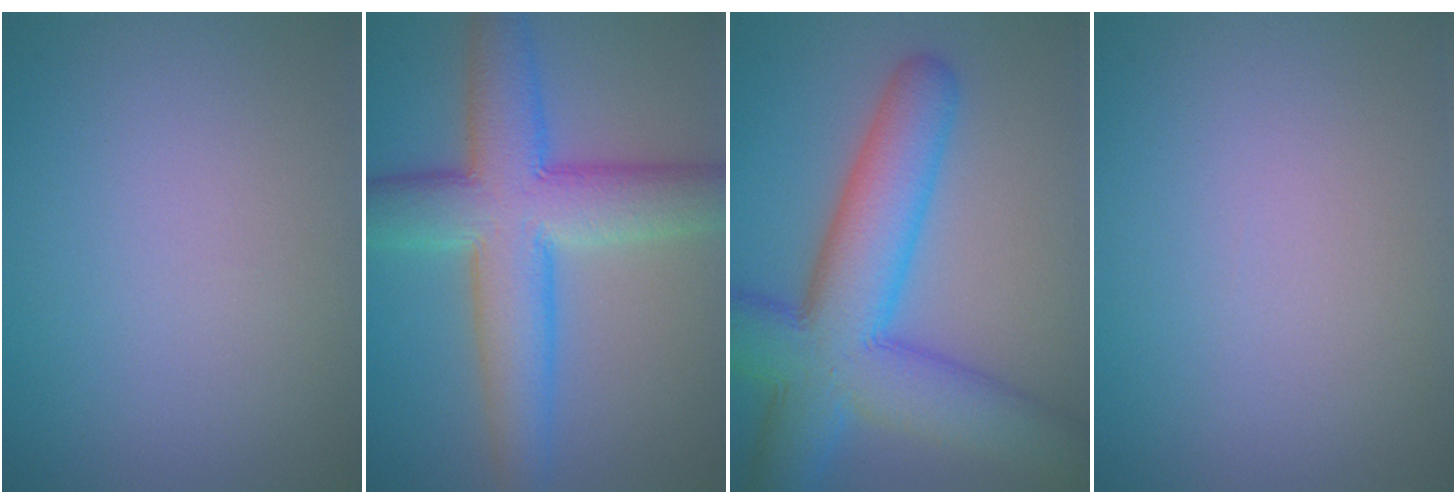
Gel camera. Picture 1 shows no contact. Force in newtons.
{"total": 9.4, "press": 9.4, "slide": 0.2}
{"total": 10.6, "press": 10.6, "slide": 0.3}
{"total": 0.0}